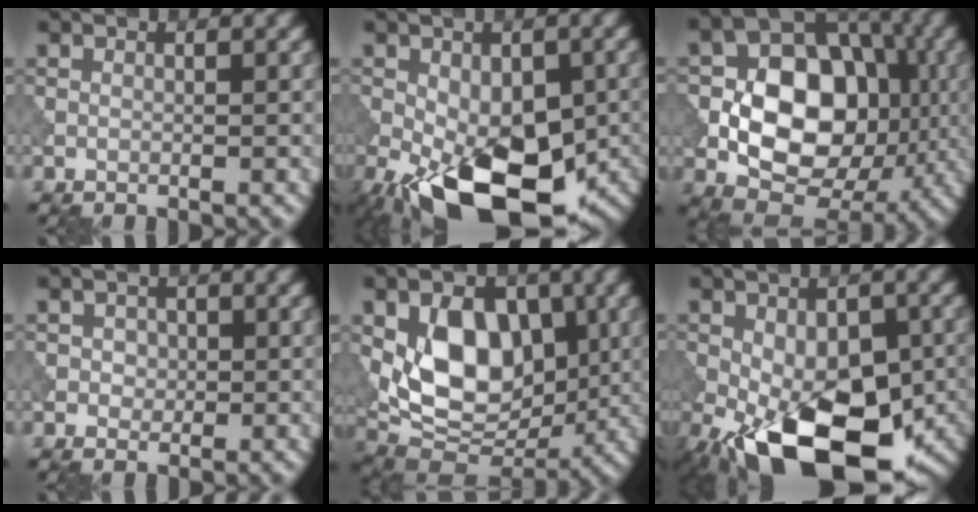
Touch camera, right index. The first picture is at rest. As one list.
[{"total": 14.6, "force": [-5.8, 7.8, 10.9], "torque": [-0.180, -0.046, -0.083]}, {"total": 12.2, "force": [-1.4, 8.5, 8.6], "torque": [-0.127, 0.011, -0.034]}, {"total": 1.3, "force": [0.1, 1.1, 0.6], "torque": [-0.010, -0.002, 0.001]}, {"total": 8.7, "force": [0.8, 5.8, 6.5], "torque": [-0.106, -0.011, 0.012]}, {"total": 15.3, "force": [-6.1, 8.1, 11.4], "torque": [-0.182, -0.038, -0.088]}]